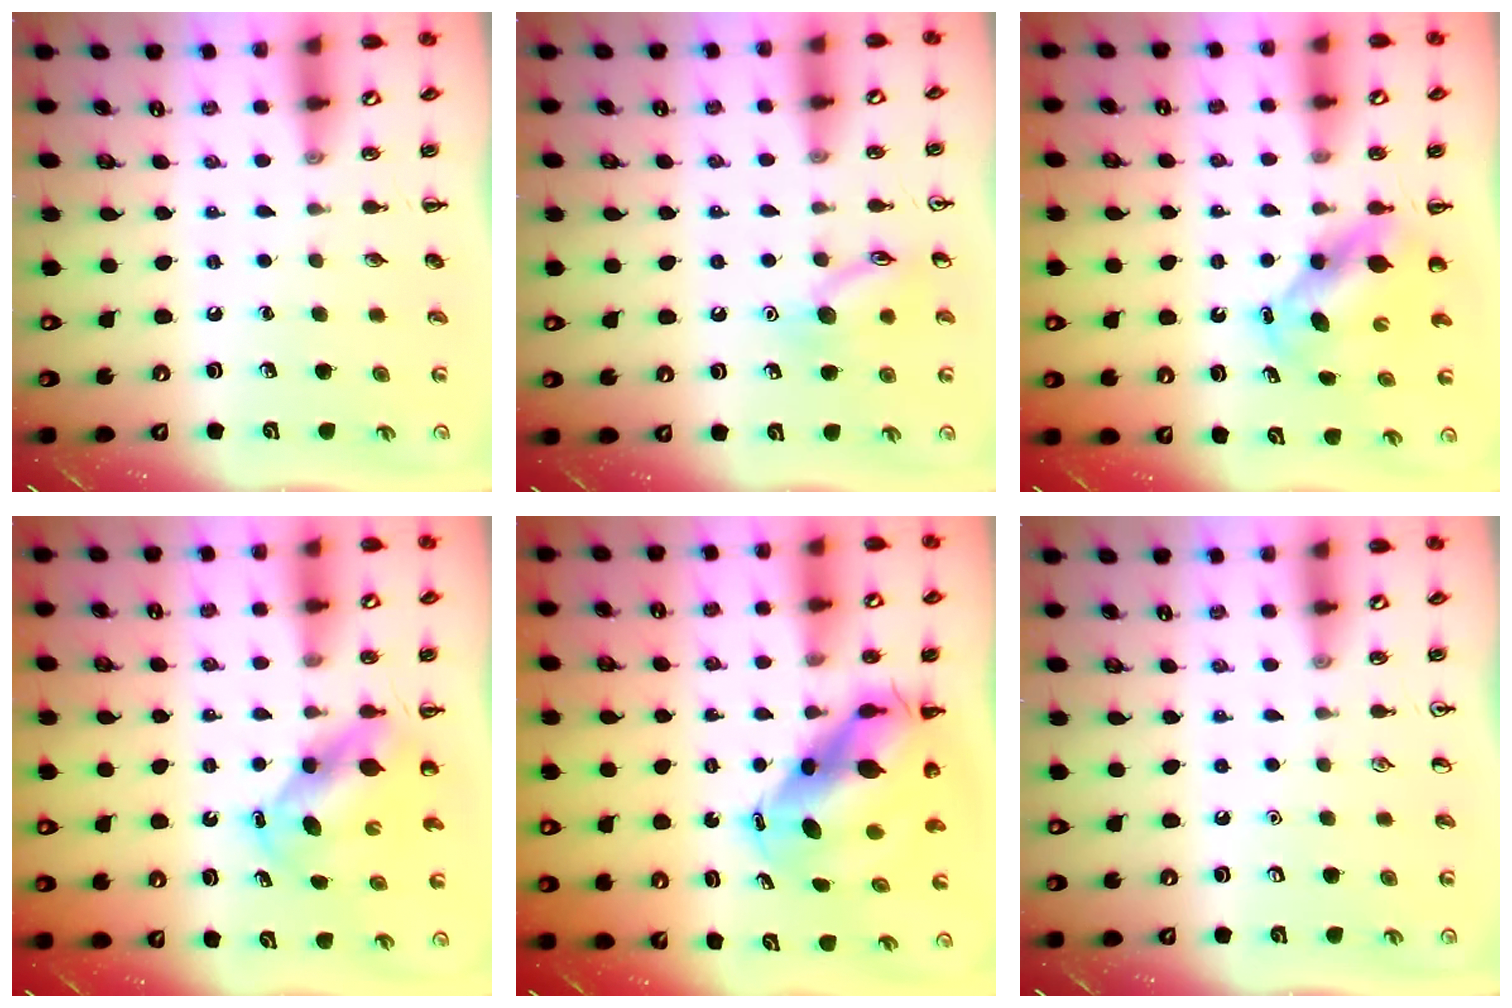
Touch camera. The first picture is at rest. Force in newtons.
{"total": 10.4, "press": 10.4, "slide": 0.4}
{"total": 5.6, "press": 5.5, "slide": 1.1}
{"total": 5.6, "press": 5.5, "slide": 1.2}
{"total": 10.0, "press": 9.7, "slide": 2.6}
{"total": 0.0}